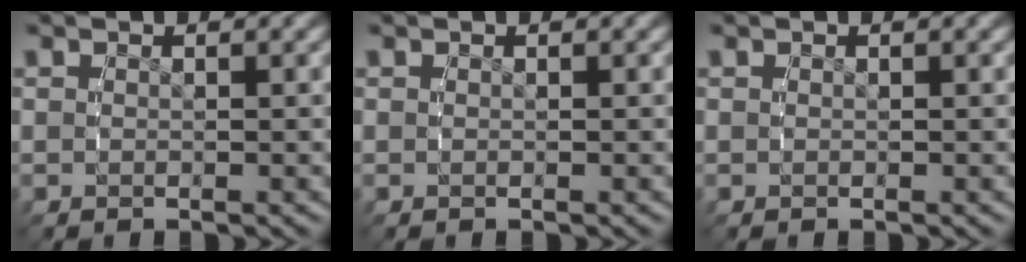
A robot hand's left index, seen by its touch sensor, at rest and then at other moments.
{"total": 0.0}
{"total": 0.0}